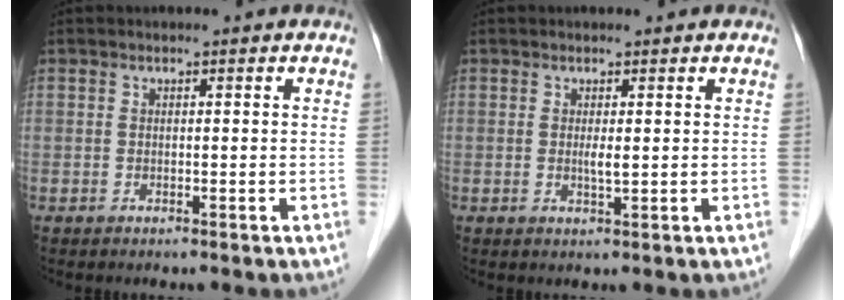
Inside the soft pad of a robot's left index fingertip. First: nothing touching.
{"total": 1.3, "force": [0.2, 0.1, 1.2], "torque": [-0.028, -0.004, 0.005]}